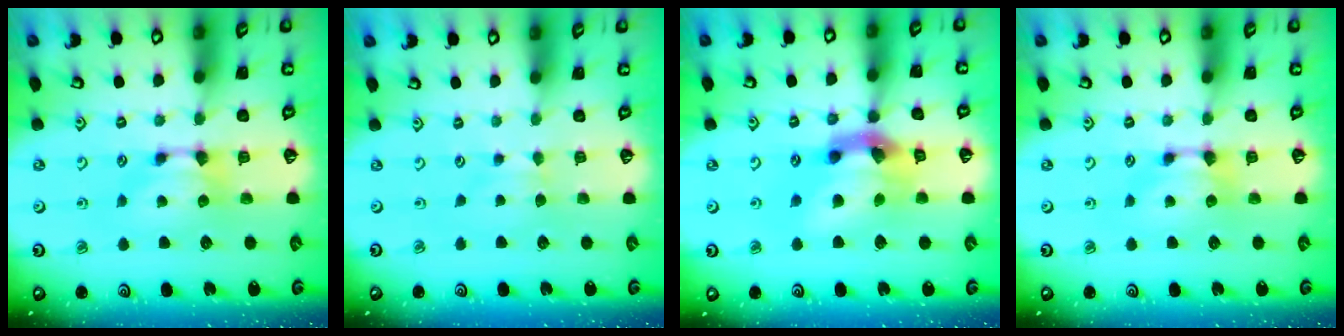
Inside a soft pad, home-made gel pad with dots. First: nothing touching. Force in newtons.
{"total": 1.6, "press": 1.5, "slide": 0.5}
{"total": 7.7, "press": 7.3, "slide": 2.4}
{"total": 0.0}